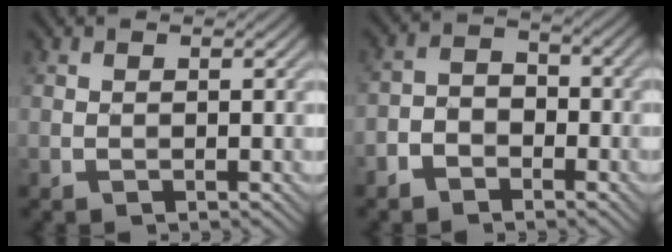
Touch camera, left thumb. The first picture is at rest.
{"total": 3.6, "force": [-2.5, 2.1, 1.5], "torque": [-0.026, 0.006, -0.057]}